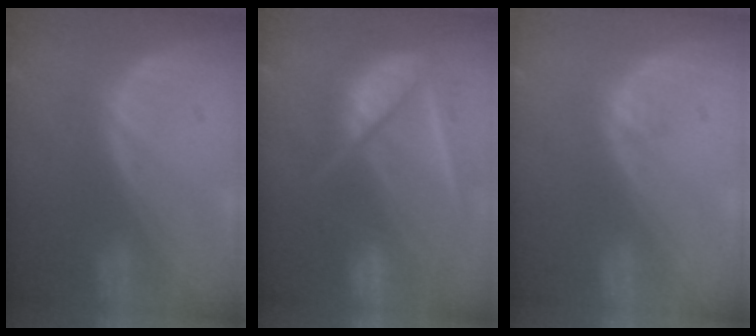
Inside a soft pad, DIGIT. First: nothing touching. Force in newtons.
{"total": 9.9, "press": 8.3, "slide": 5.4}
{"total": 0.8, "press": 0.7, "slide": 0.4}